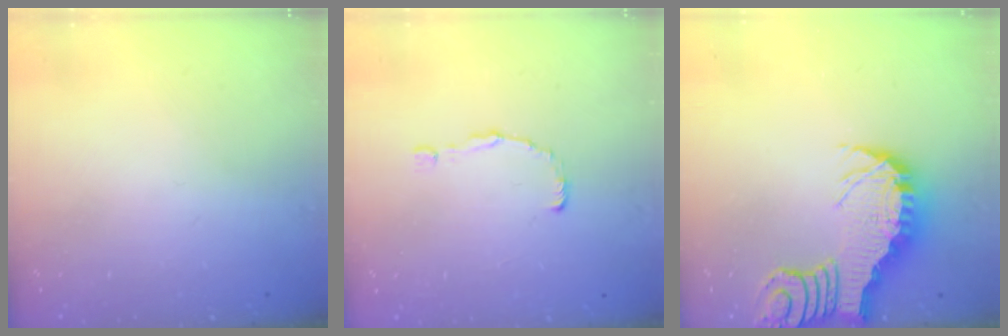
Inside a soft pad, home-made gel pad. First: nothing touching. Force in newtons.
{"total": 0.0}
{"total": 3.2, "press": 3.2, "slide": 0.5}